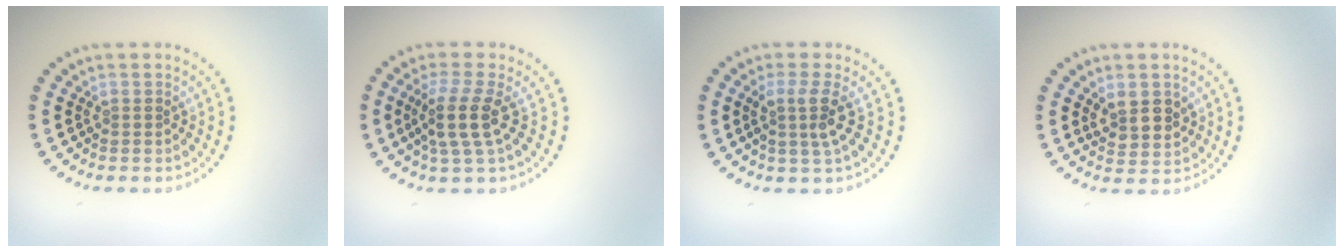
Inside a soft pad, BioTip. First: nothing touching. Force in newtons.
{"total": 3.5, "press": 2.8, "slide": 2.1}
{"total": 2.7, "press": 2.0, "slide": 1.8}
{"total": 2.8, "press": 2.6, "slide": 1.1}